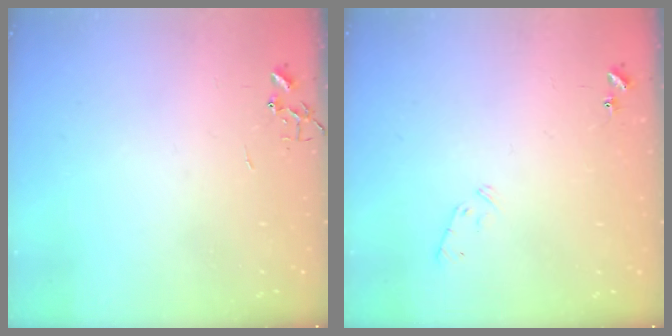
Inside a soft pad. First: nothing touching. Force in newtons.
{"total": 6.7, "press": 6.7, "slide": 1.0}